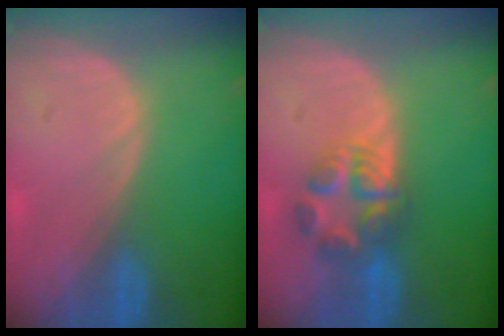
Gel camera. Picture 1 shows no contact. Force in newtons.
{"total": 5.9, "press": 5.8, "slide": 0.6}